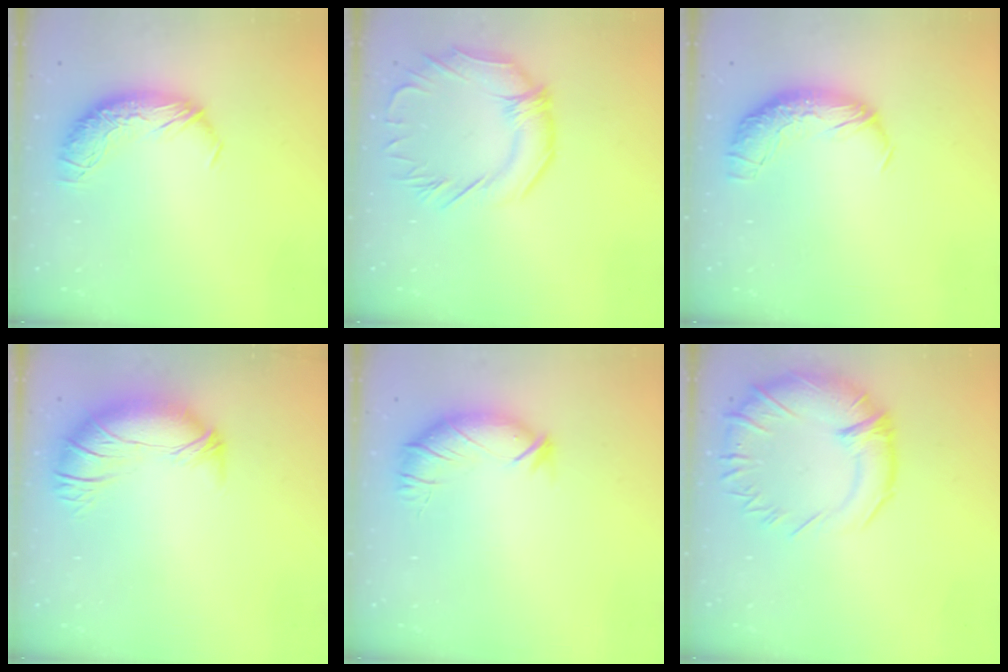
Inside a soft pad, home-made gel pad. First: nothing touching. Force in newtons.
{"total": 4.2, "press": 3.9, "slide": 1.6}
{"total": 2.5, "press": 1.2, "slide": 2.2}
{"total": 2.7, "press": 0.9, "slide": 2.6}
{"total": 3.2, "press": 2.5, "slide": 1.9}
{"total": 6.1, "press": 4.8, "slide": 3.7}